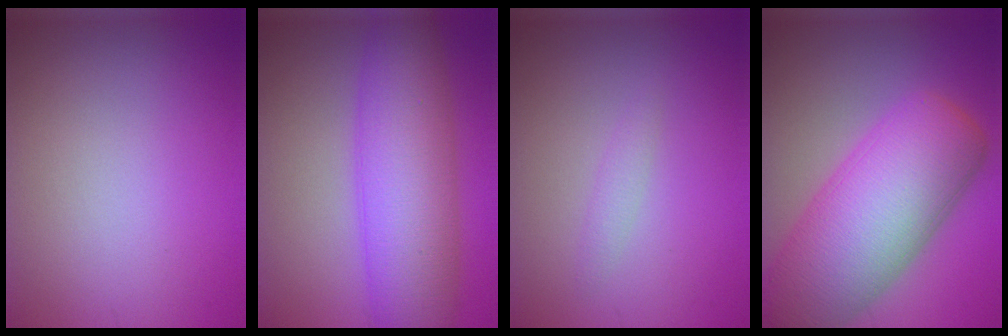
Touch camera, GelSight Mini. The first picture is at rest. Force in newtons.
{"total": 9.7, "press": 9.7, "slide": 0.3}
{"total": 1.0, "press": 1.0, "slide": 0.0}
{"total": 13.0, "press": 12.9, "slide": 0.7}